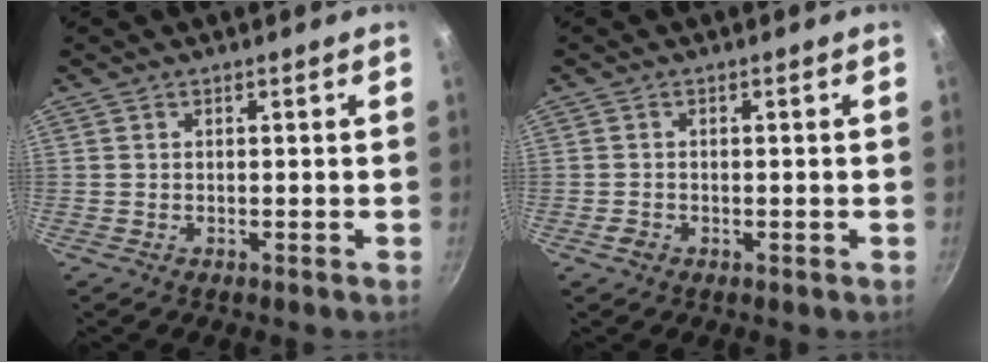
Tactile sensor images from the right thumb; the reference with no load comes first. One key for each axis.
{"total": 1.6, "fx": -0.7, "fy": 1.2, "fz": 0.8, "tx": -0.016, "ty": 0.003, "tz": -0.015}